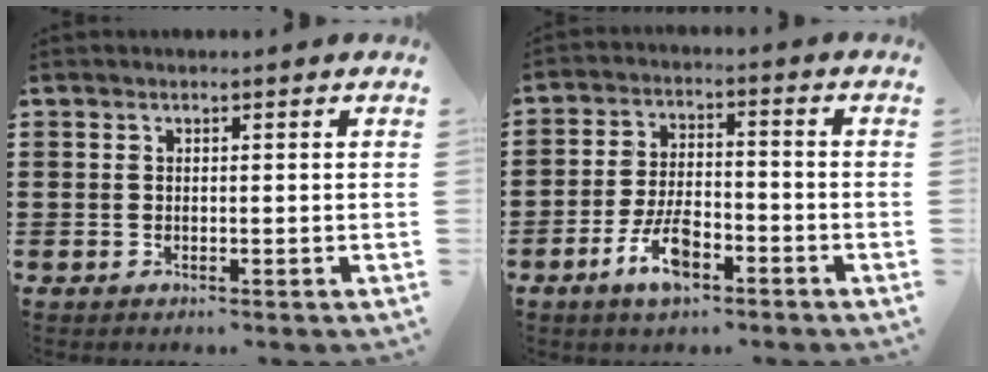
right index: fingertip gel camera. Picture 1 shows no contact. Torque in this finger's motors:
{"motor_torque": [2.14, 0.00, 0.64, 0.16]}